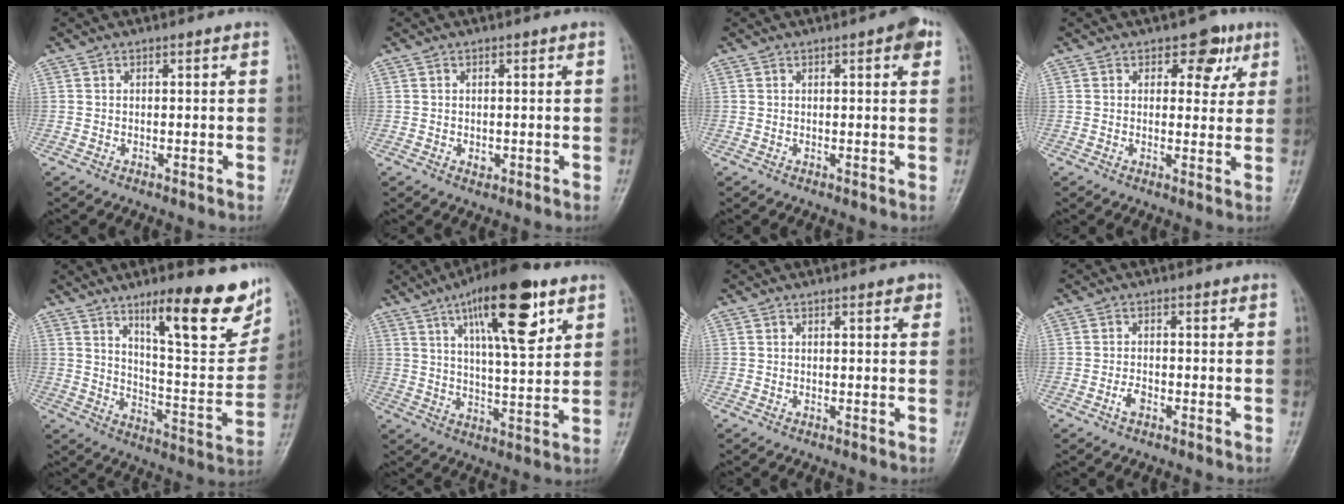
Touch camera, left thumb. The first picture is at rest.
{"total": 1.2, "force": [-0.1, 1.0, 0.7], "torque": [-0.008, -0.001, 0.001]}
{"total": 3.3, "force": [1.5, 1.0, 2.8], "torque": [-0.030, 0.000, 0.014]}
{"total": 5.8, "force": [2.7, 3.8, 3.3], "torque": [-0.004, -0.008, 0.029]}
{"total": 19.3, "force": [12.2, 4.7, 14.2], "torque": [-0.157, -0.077, 0.188]}
{"total": 17.1, "force": [8.7, 5.2, 13.9], "torque": [-0.195, -0.032, 0.136]}
{"total": 1.6, "force": [0.9, 0.6, 1.1], "torque": [-0.010, -0.002, 0.009]}
{"total": 2.1, "force": [-1.1, 1.2, 1.4], "torque": [-0.026, 0.006, -0.022]}